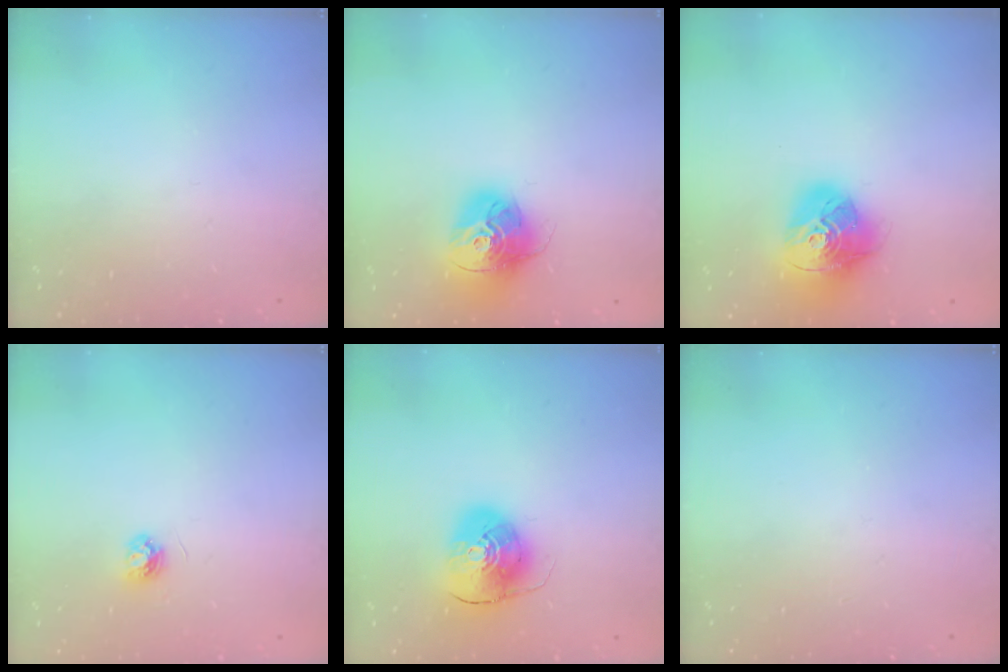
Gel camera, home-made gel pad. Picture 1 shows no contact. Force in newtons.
{"total": 15.3, "press": 15.2, "slide": 1.8}
{"total": 17.1, "press": 17.0, "slide": 2.2}
{"total": 3.9, "press": 3.9, "slide": 0.4}
{"total": 9.9, "press": 9.8, "slide": 1.6}
{"total": 0.0}